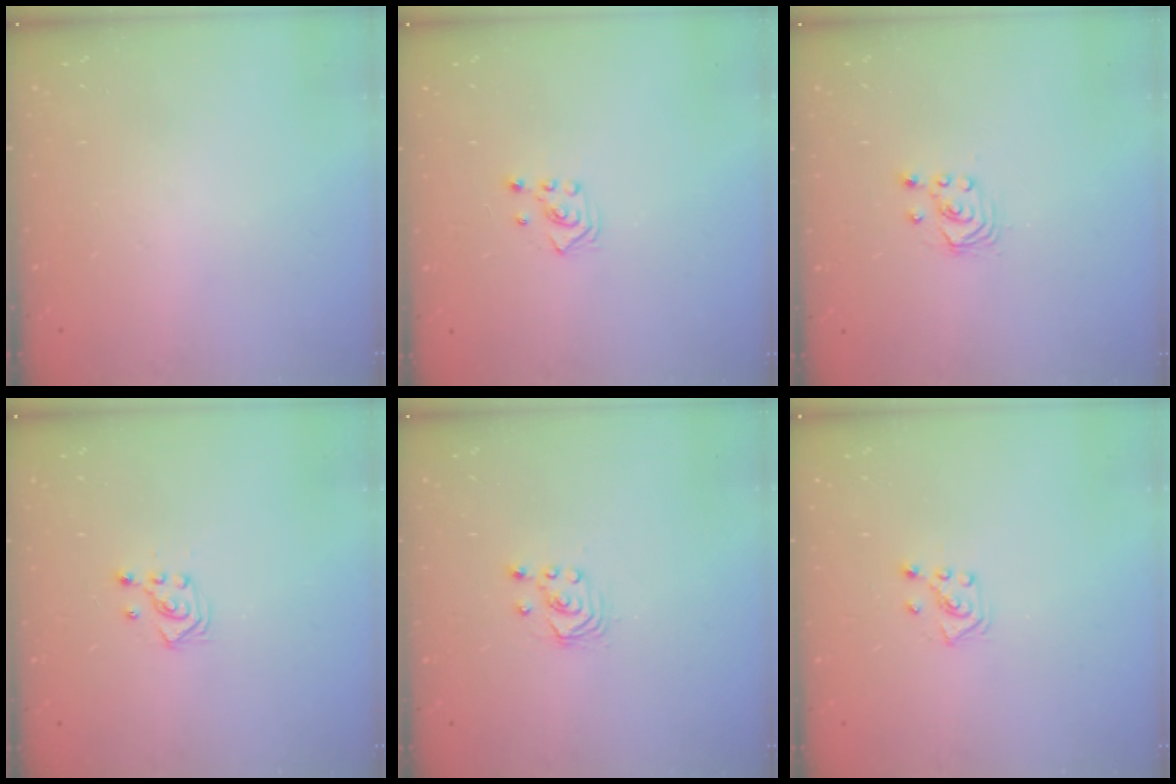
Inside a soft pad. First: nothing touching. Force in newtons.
{"total": 2.5, "press": 2.3, "slide": 1.0}
{"total": 1.7, "press": 1.7, "slide": 0.2}
{"total": 3.0, "press": 2.8, "slide": 1.0}
{"total": 1.7, "press": 1.7, "slide": 0.2}
{"total": 4.4, "press": 4.3, "slide": 0.6}